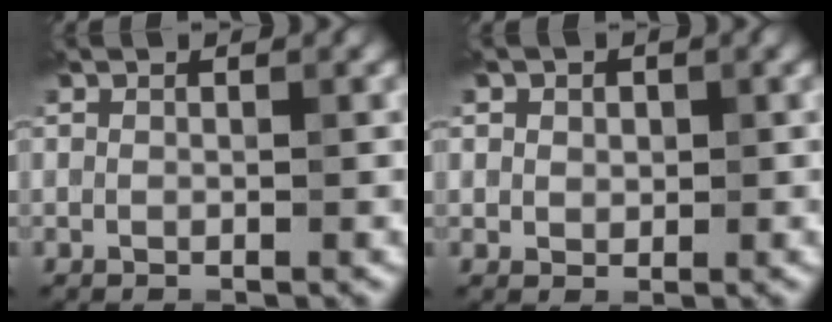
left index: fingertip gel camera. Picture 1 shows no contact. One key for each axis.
{"total": 1.5, "fx": 0.6, "fy": 1.3, "fz": 0.3, "tx": 0.002, "ty": 0.003, "tz": 0.006}